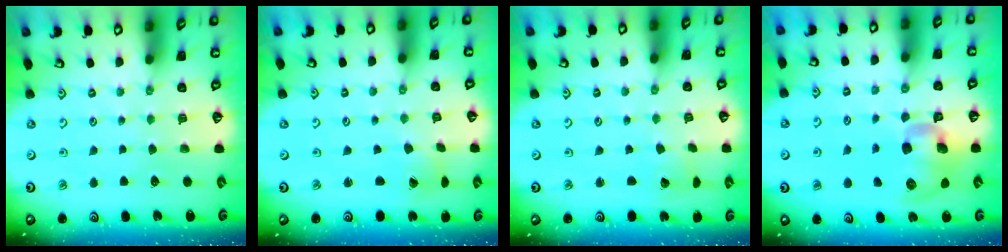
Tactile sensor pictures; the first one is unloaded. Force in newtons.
{"total": 1.6, "press": 1.6, "slide": 0.1}
{"total": 3.2, "press": 3.2, "slide": 0.2}
{"total": 11.6, "press": 11.5, "slide": 1.9}